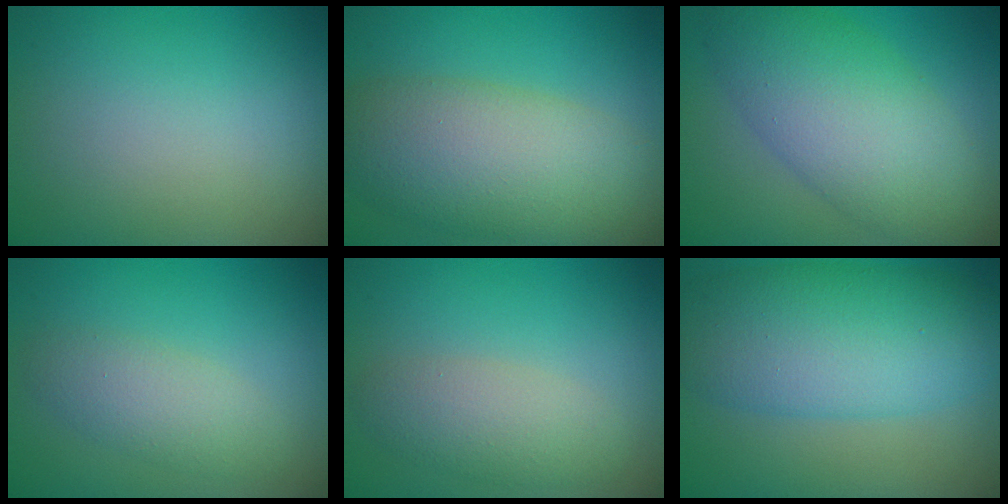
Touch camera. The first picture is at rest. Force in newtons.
{"total": 8.9, "press": 8.9, "slide": 0.6}
{"total": 8.3, "press": 8.3, "slide": 0.3}
{"total": 3.0, "press": 3.0, "slide": 0.1}
{"total": 3.2, "press": 3.2, "slide": 0.2}
{"total": 8.3, "press": 8.3, "slide": 0.0}